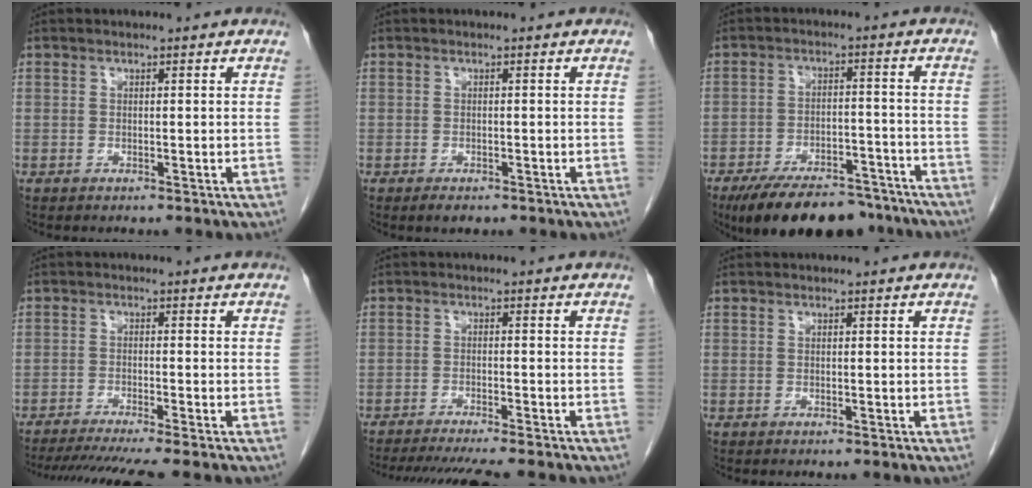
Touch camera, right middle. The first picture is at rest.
{"total": 1.6, "force": [-1.1, 0.8, 0.9], "torque": [-0.016, -0.002, -0.011]}
{"total": 15.7, "force": [-12.9, 5.6, 7.0], "torque": [-0.102, 0.004, -0.189]}
{"total": 10.2, "force": [-8.7, -1.2, 5.2], "torque": [-0.063, -0.023, -0.135]}
{"total": 11.6, "force": [-10.2, 0.2, 5.6], "torque": [-0.069, -0.022, -0.146]}
{"total": 0.0}